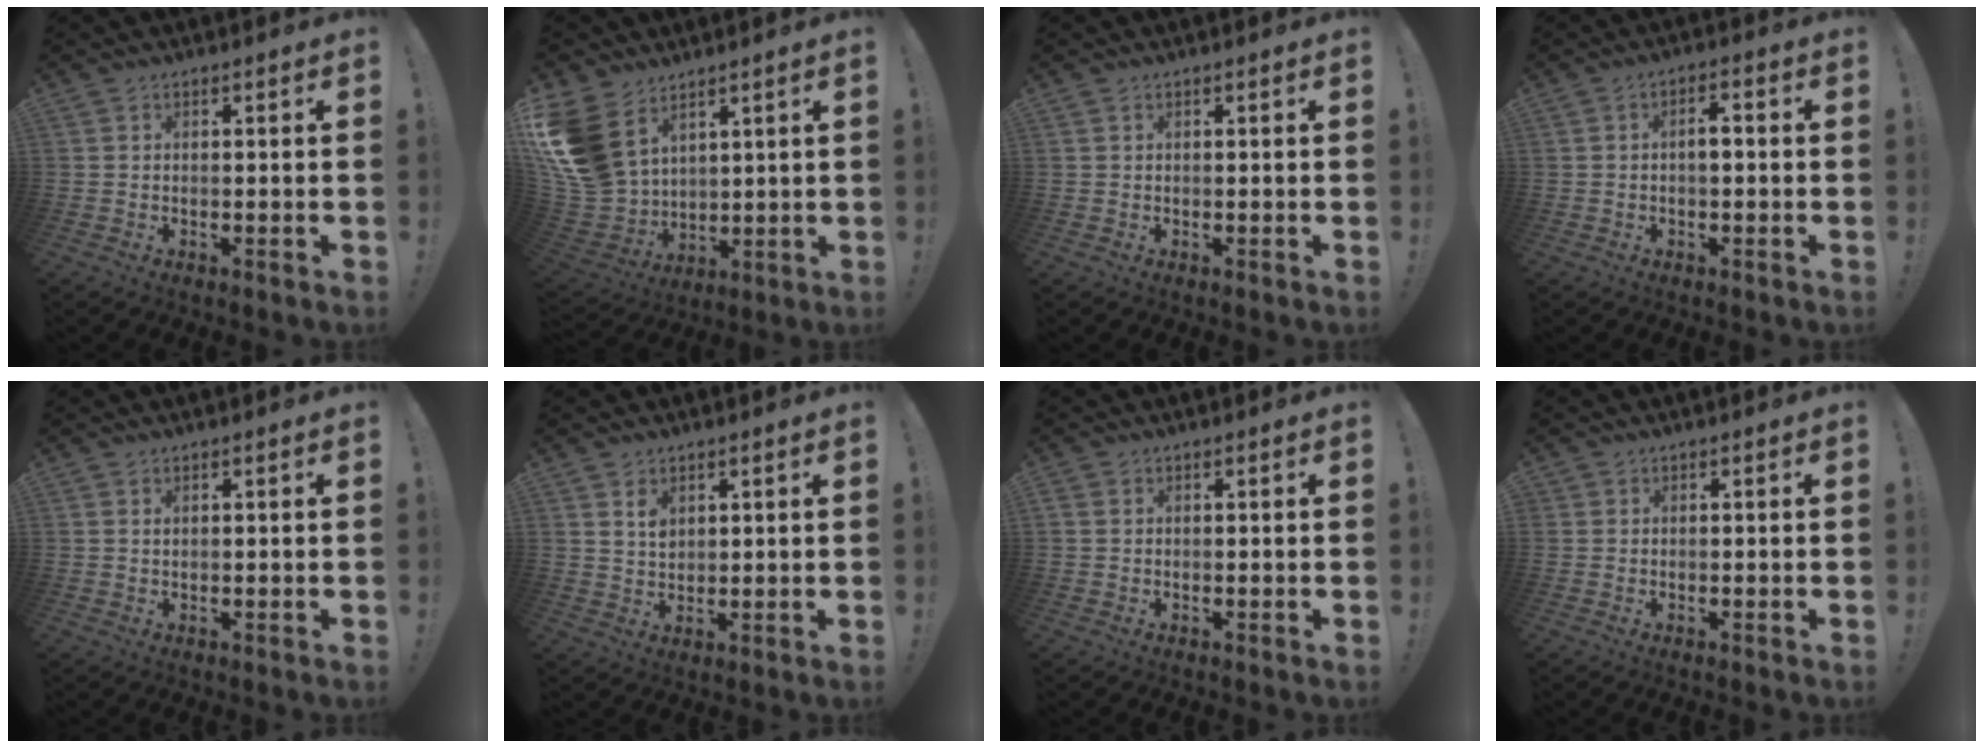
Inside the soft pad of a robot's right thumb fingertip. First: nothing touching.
{"total": 17.3, "force": [8.1, 11.5, 10.0], "torque": [-0.222, -0.045, 0.159]}
{"total": 0.0}
{"total": 3.1, "force": [-0.7, 1.2, 2.7], "torque": [-0.044, 0.009, -0.016]}
{"total": 0.6, "force": [0.5, 0.2, 0.3], "torque": [-0.003, -0.002, 0.008]}
{"total": 4.0, "force": [2.3, 2.5, 2.0], "torque": [-0.019, -0.016, 0.039]}
{"total": 0.7, "force": [0.2, 0.6, 0.2], "torque": [-0.010, 0.005, 0.004]}
{"total": 0.0}